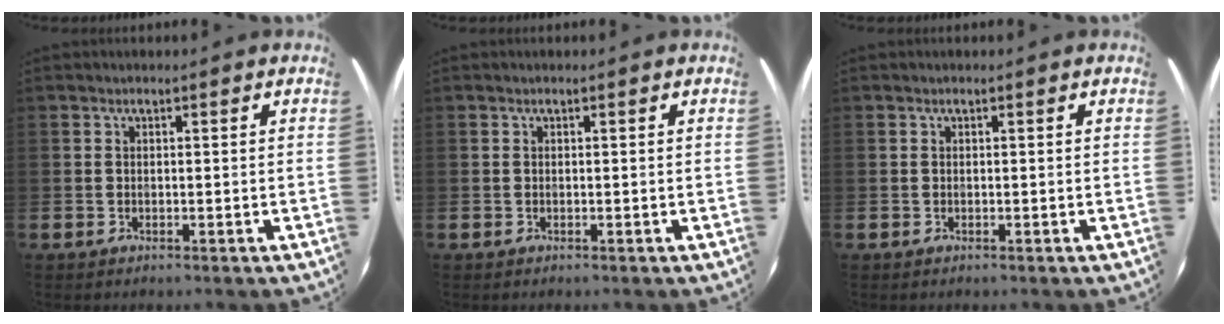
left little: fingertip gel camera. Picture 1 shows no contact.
{"total": 0.0}
{"total": 0.0}